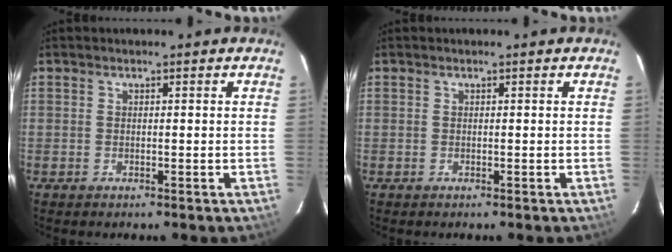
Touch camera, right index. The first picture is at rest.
{"total": 0.0}